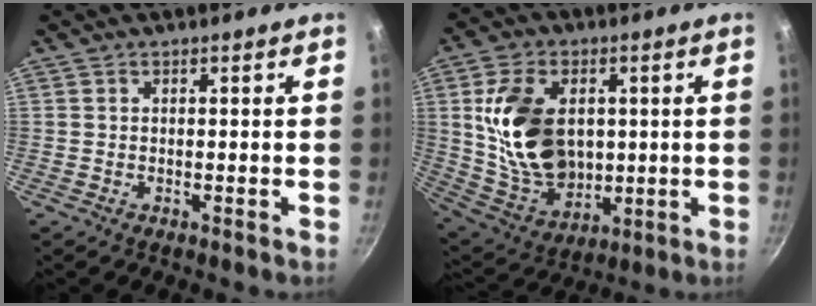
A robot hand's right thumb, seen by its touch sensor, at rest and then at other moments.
{"total": 18.4, "force": [2.5, 12.7, 13.1], "torque": [-0.218, -0.014, 0.062]}